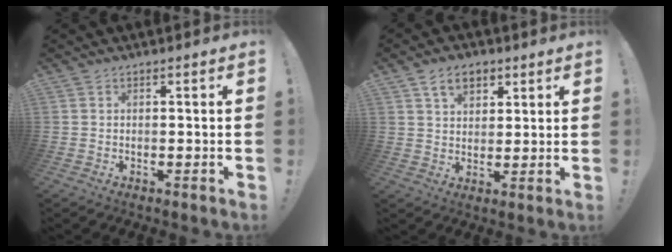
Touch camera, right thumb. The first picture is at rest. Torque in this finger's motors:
{"motor_torque": [-0.50, 0.40, 0.01, 0.07, 0.02]}